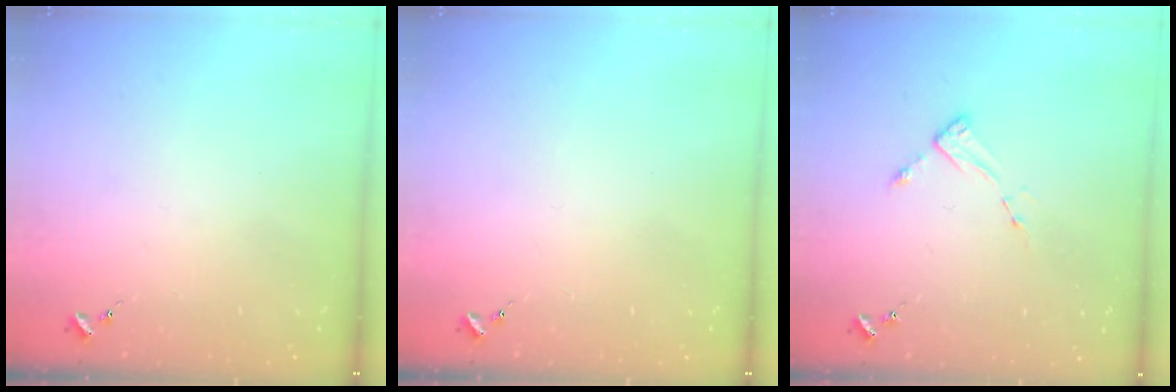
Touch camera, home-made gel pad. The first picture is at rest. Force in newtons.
{"total": 0.0}
{"total": 3.0, "press": 3.0, "slide": 0.5}